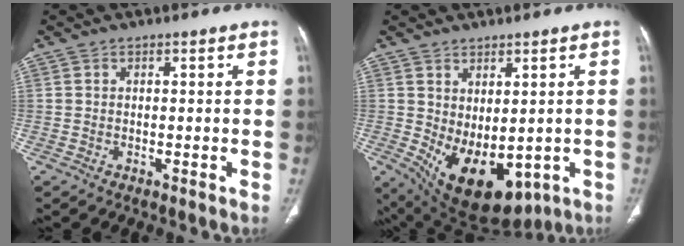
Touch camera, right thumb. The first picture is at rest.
{"total": 14.9, "force": [-3.6, 8.3, 11.8], "torque": [-0.174, -0.011, -0.022]}